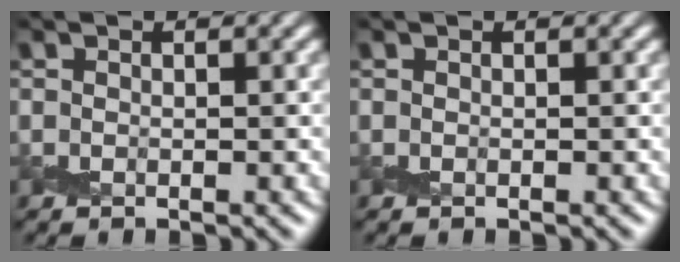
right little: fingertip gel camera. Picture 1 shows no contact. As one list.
[{"total": 0.0}]